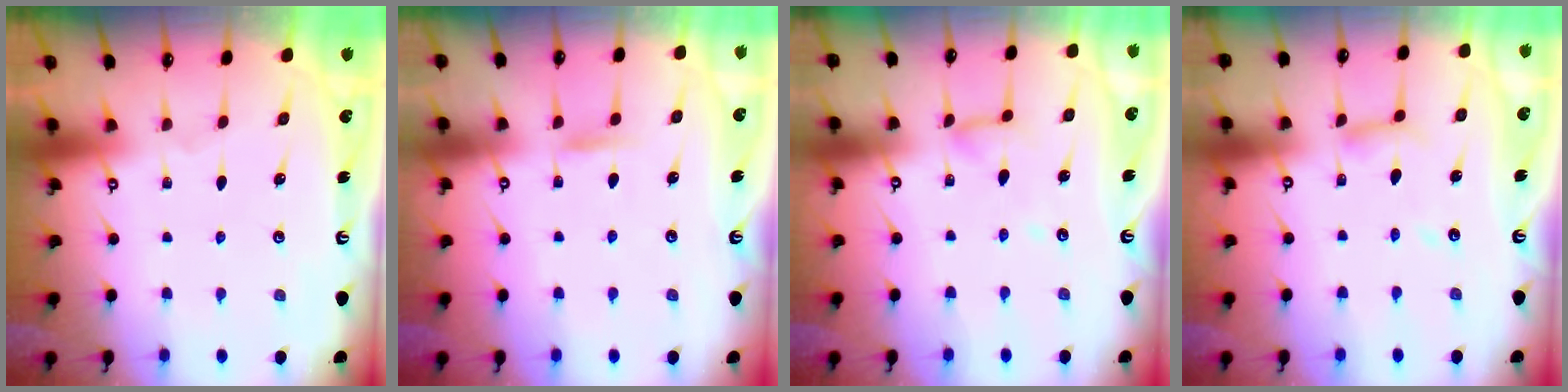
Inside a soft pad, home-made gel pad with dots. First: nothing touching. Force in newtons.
{"total": 5.5, "press": 5.4, "slide": 0.6}
{"total": 7.0, "press": 7.0, "slide": 0.5}
{"total": 9.0, "press": 8.9, "slide": 0.7}